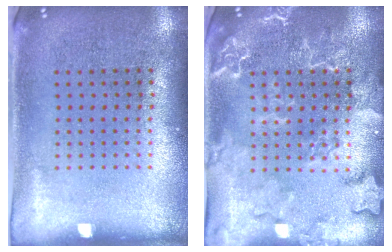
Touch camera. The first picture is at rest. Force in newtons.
{"total": 2.4, "press": 2.3, "slide": 0.5}